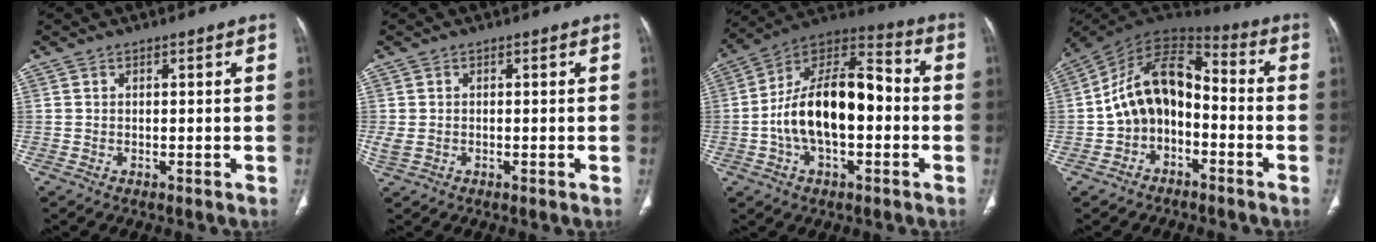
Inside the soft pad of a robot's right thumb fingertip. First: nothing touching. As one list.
[{"total": 2.4, "force": [-0.4, 1.5, 1.8], "torque": [-0.051, 0.007, -0.002]}, {"total": 19.5, "force": [-2.1, 10.3, 16.4], "torque": [-0.277, 0.045, -0.040]}, {"total": 13.8, "force": [-2.8, 9.5, 9.6], "torque": [-0.146, 0.065, -0.059]}]